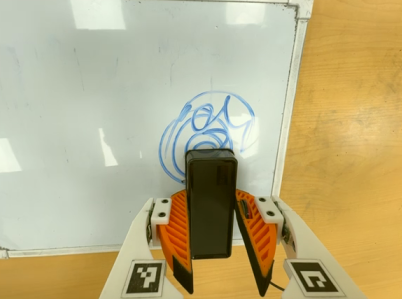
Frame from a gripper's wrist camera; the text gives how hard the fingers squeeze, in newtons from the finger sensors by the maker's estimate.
{"total": 4.4, "left": 4.2, "right": 4.5}